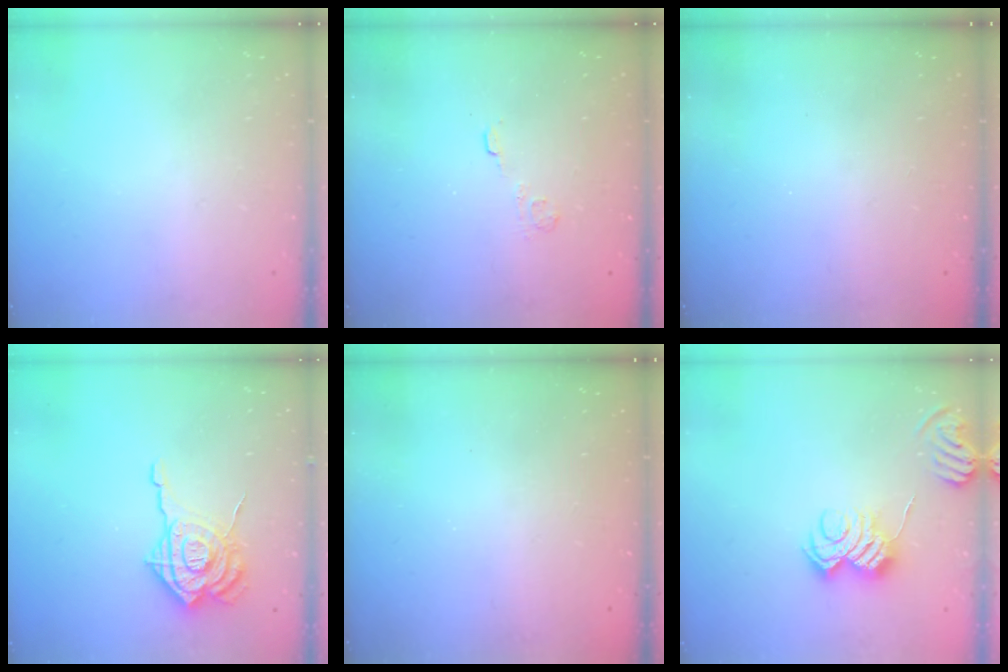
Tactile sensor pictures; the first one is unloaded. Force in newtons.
{"total": 2.7, "press": 2.3, "slide": 1.4}
{"total": 2.3, "press": 2.2, "slide": 0.8}
{"total": 16.2, "press": 16.1, "slide": 1.7}
{"total": 2.5, "press": 2.4, "slide": 0.7}
{"total": 9.6, "press": 9.6, "slide": 0.5}